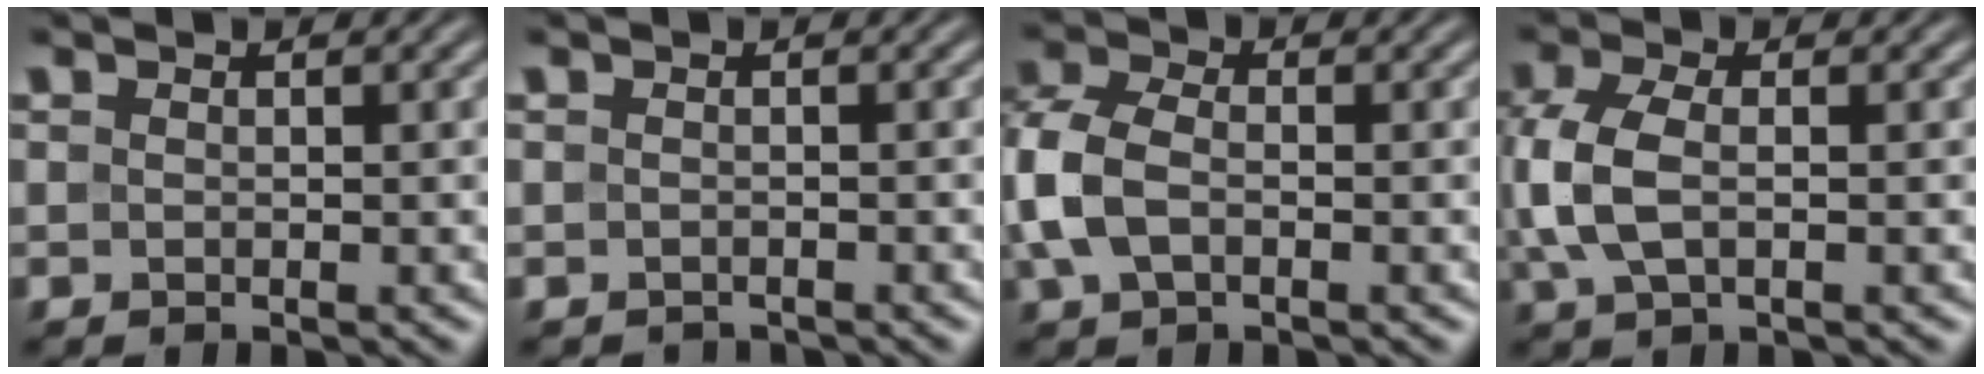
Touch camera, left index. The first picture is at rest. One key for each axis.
{"total": 1.0, "fx": -1.0, "fy": 0.1, "fz": -0.1, "tx": 0.003, "ty": -0.009, "tz": -0.017}
{"total": 4.8, "fx": -0.8, "fy": 3.1, "fz": 3.6, "tx": -0.092, "ty": 0.008, "tz": -0.028}
{"total": 4.6, "fx": 0.0, "fy": 2.5, "fz": 3.9, "tx": -0.101, "ty": 0.002, "tz": -0.002}